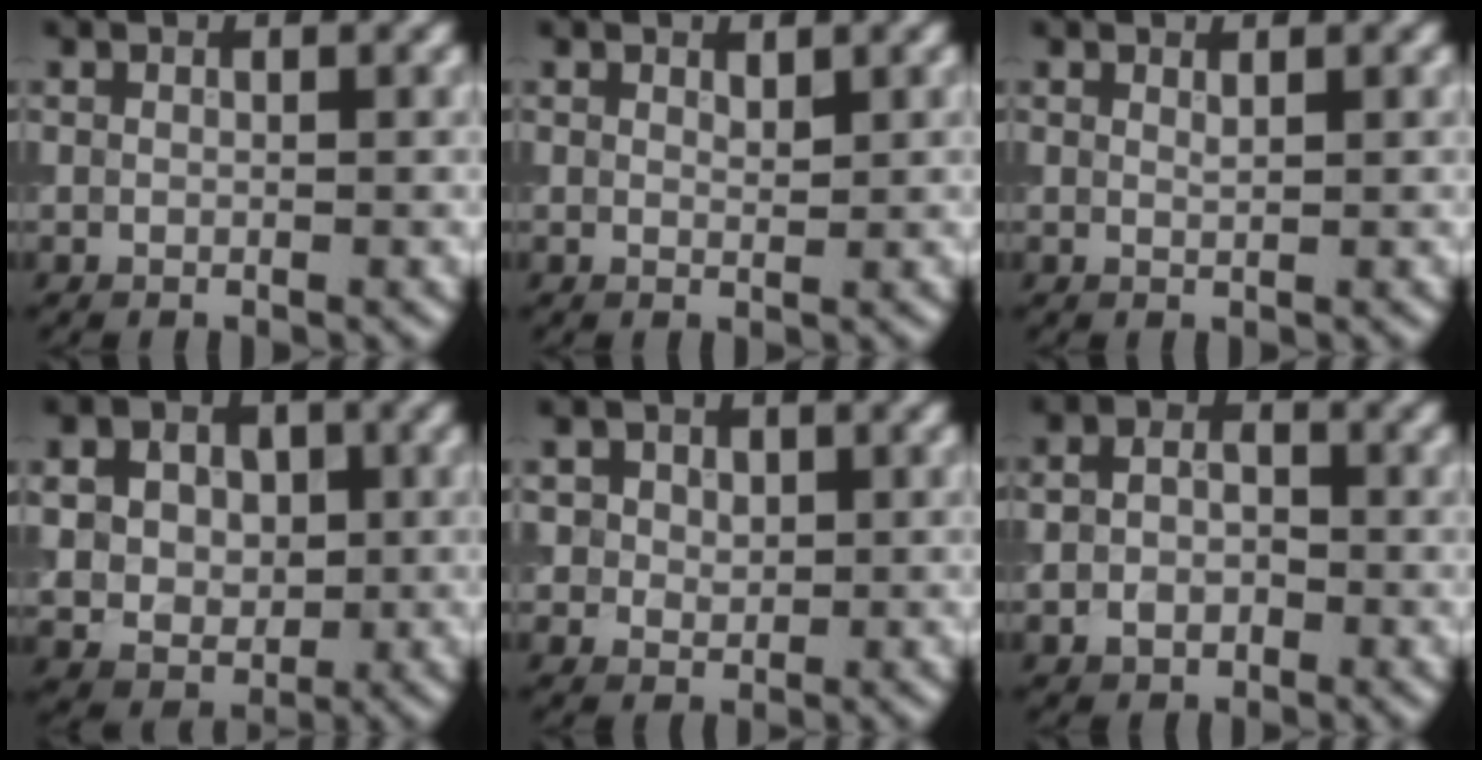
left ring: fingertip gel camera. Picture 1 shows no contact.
{"total": 0.7, "force": [0.6, 0.2, 0.3], "torque": [-0.006, -0.003, 0.012]}
{"total": 0.6, "force": [0.5, 0.1, 0.3], "torque": [-0.002, -0.002, 0.009]}
{"total": 8.9, "force": [1.6, 7.2, 4.9], "torque": [-0.093, 0.022, 0.017]}
{"total": 3.8, "force": [1.4, 3.1, 1.7], "torque": [-0.034, 0.002, 0.015]}
{"total": 3.1, "force": [-0.9, 2.3, 1.8], "torque": [-0.030, -0.002, -0.021]}